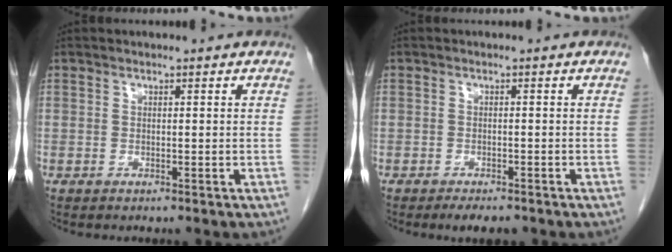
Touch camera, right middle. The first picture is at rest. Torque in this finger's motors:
{"motor_torque": [0.23, -0.05, -0.04, -0.01]}